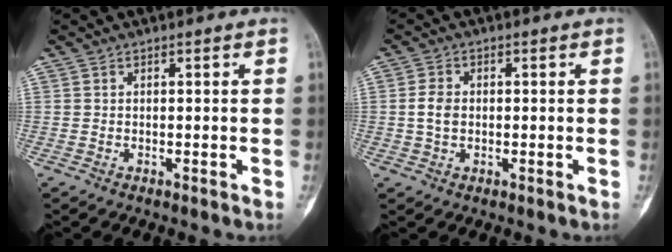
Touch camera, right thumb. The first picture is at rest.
{"total": 3.3, "force": [-0.1, 2.3, 2.3], "torque": [-0.044, 0.005, -0.004]}